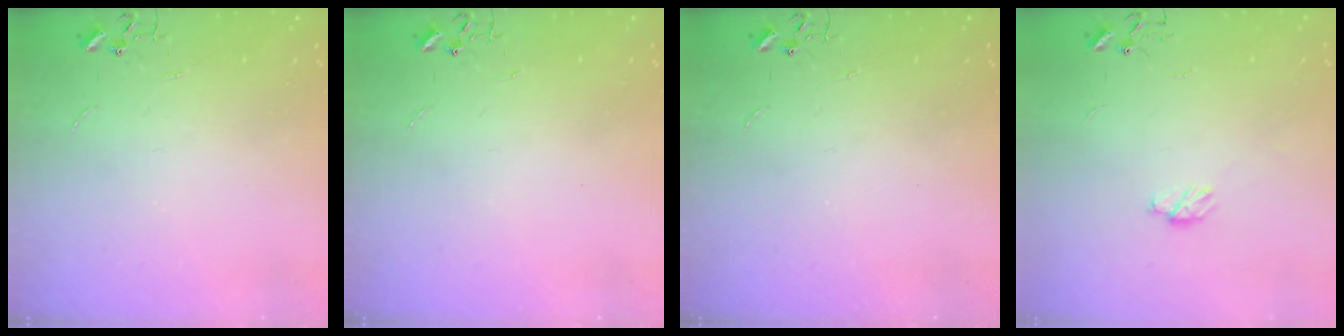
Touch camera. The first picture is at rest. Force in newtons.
{"total": 0.0}
{"total": 0.0}
{"total": 5.1, "press": 5.1, "slide": 0.5}